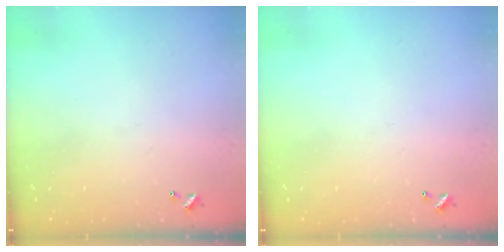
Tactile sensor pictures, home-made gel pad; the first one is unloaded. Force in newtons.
{"total": 0.0}